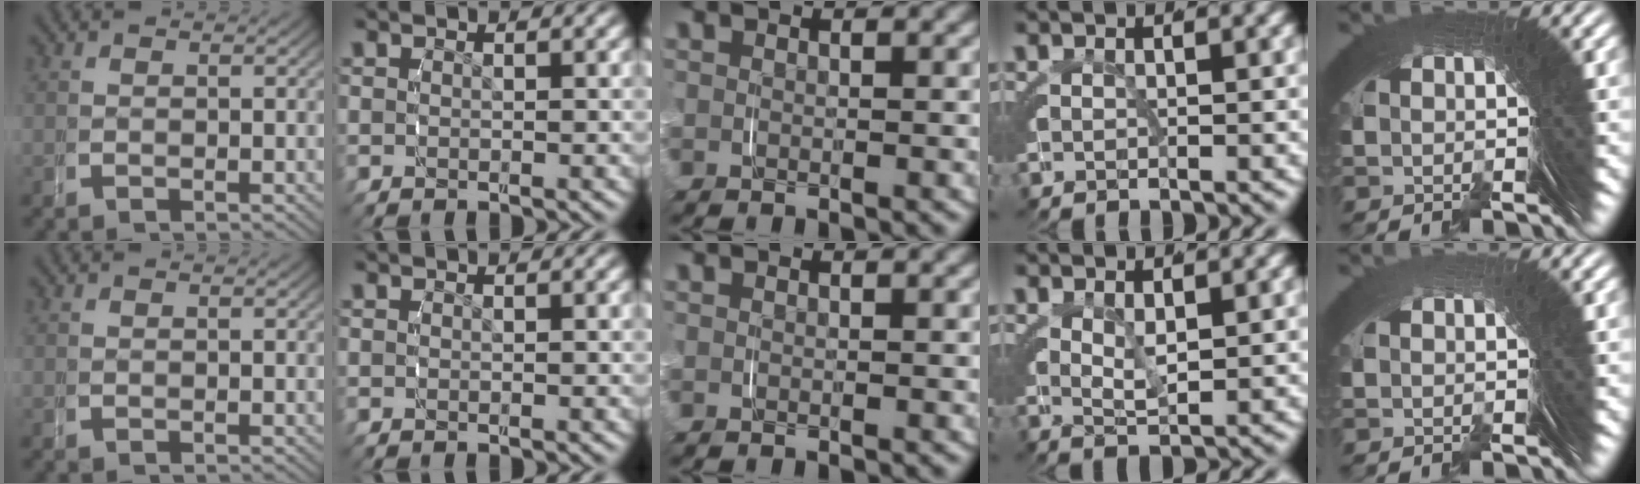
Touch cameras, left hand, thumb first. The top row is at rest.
{"ring": {"total": 2.1, "force": [1.2, -0.1, 1.7], "torque": [-0.030, -0.015, 0.033]}, "little": {"total": 1.1, "force": [-0.8, -0.5, -0.6], "torque": [0.013, 0.003, -0.012]}}